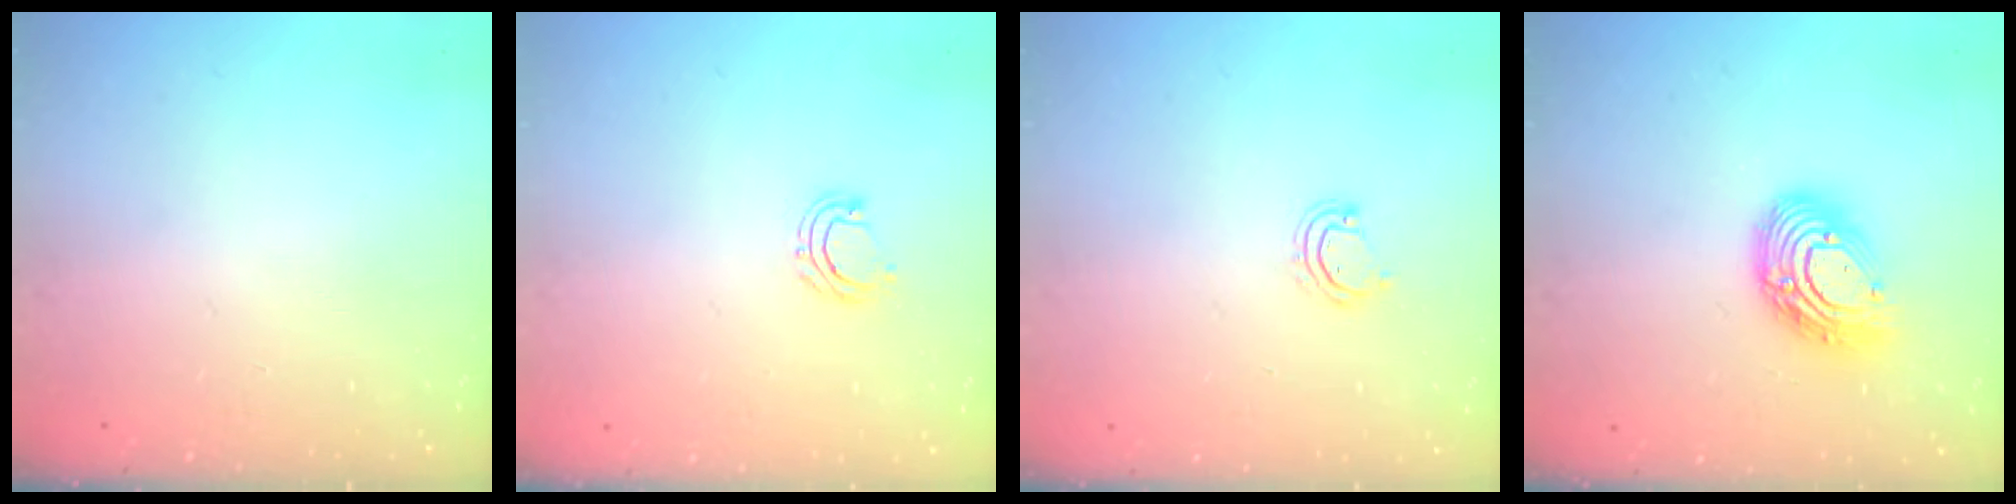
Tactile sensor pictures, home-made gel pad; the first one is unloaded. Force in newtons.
{"total": 6.3, "press": 6.2, "slide": 1.0}
{"total": 2.7, "press": 2.7, "slide": 0.2}
{"total": 13.4, "press": 13.3, "slide": 1.4}